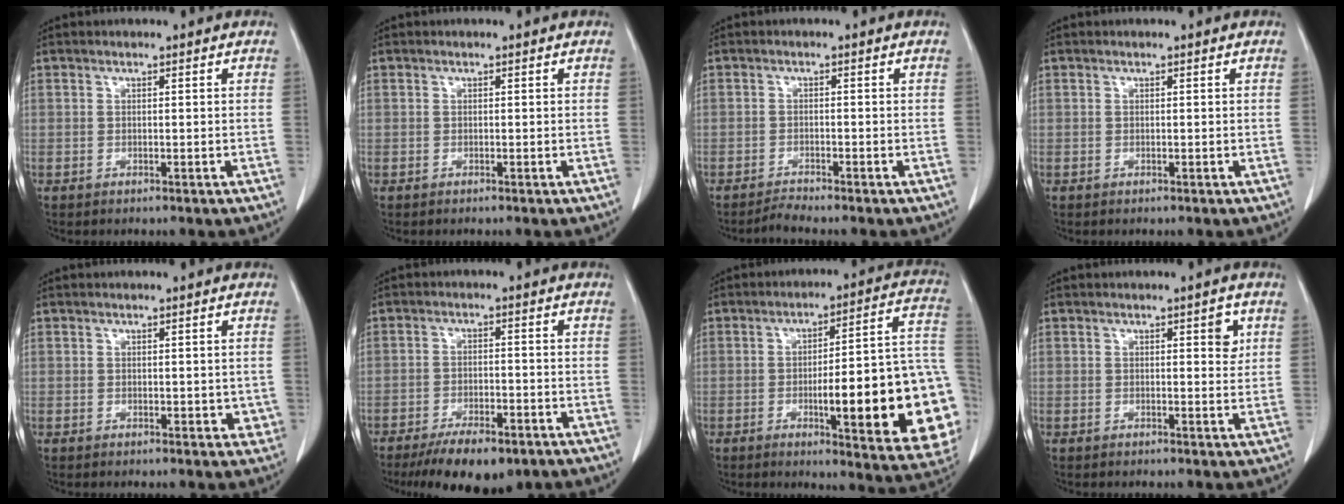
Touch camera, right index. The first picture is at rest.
{"total": 0.0}
{"total": 1.9, "force": [-1.7, -0.7, 0.1], "torque": [-0.005, -0.010, -0.033]}
{"total": 0.0}
{"total": 2.3, "force": [-0.1, 1.6, 1.6], "torque": [-0.007, 0.002, 0.002]}
{"total": 10.4, "force": [-7.6, 3.3, 6.4], "torque": [-0.095, -0.011, -0.113]}
{"total": 23.7, "force": [-4.9, 3.4, 22.9], "torque": [-0.204, 0.016, -0.057]}
{"total": 2.5, "force": [1.1, 0.7, 2.2], "torque": [-0.029, -0.004, 0.014]}